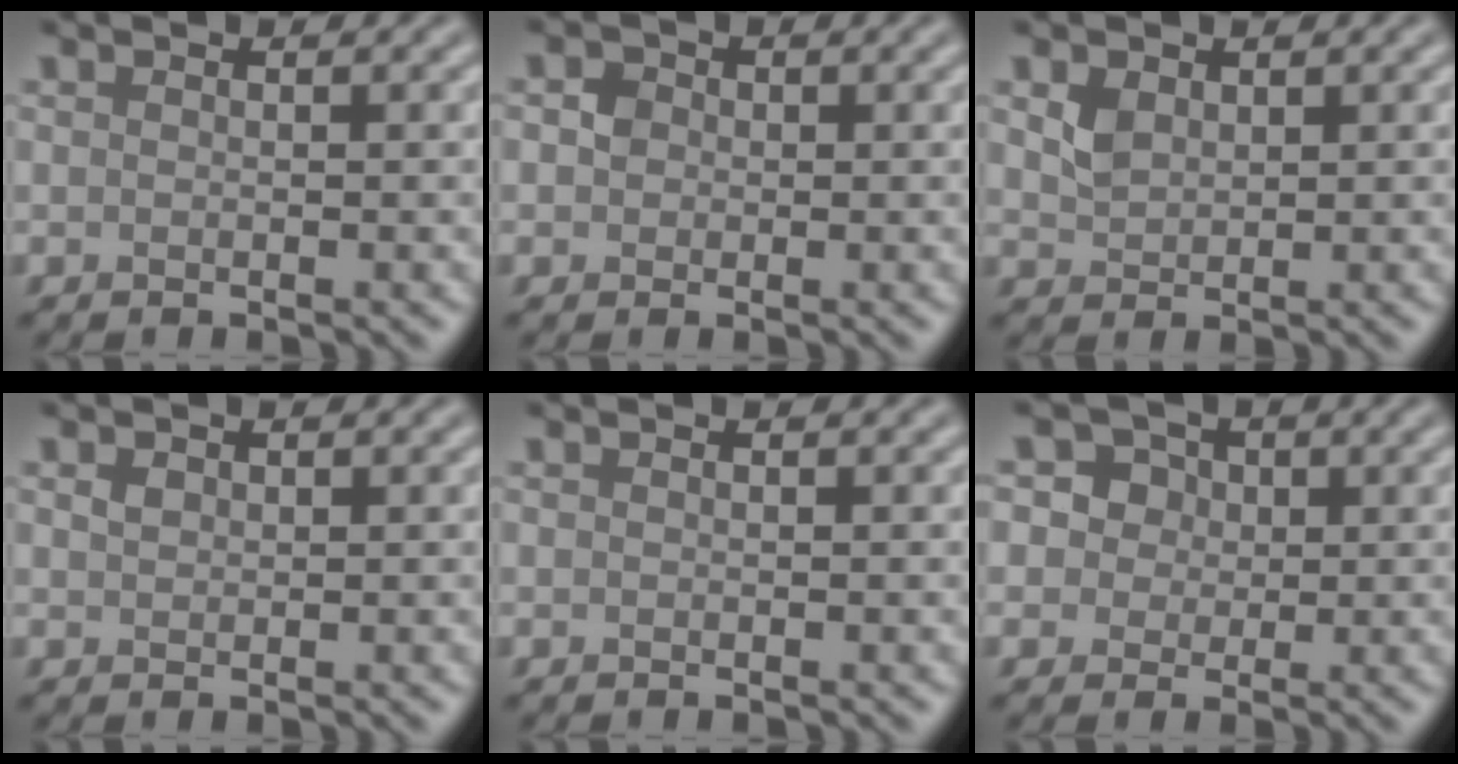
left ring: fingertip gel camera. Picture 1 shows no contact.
{"total": 1.3, "force": [0.1, 1.2, 0.4], "torque": [-0.001, 0.001, -0.003]}
{"total": 1.7, "force": [0.9, 1.2, 0.8], "torque": [-0.021, 0.001, 0.022]}
{"total": 0.9, "force": [0.4, 0.7, 0.3], "torque": [-0.008, 0.000, 0.008]}
{"total": 0.0}
{"total": 4.9, "force": [2.1, 3.9, 2.0], "torque": [-0.024, 0.021, 0.011]}